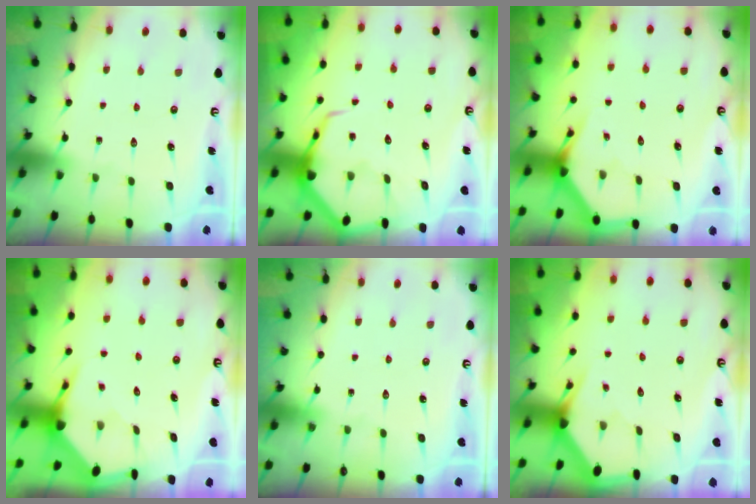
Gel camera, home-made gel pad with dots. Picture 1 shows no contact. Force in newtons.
{"total": 7.8, "press": 7.7, "slide": 0.8}
{"total": 3.7, "press": 3.7, "slide": 0.4}
{"total": 3.8, "press": 3.8, "slide": 0.5}
{"total": 0.0}
{"total": 3.1, "press": 3.1, "slide": 0.1}